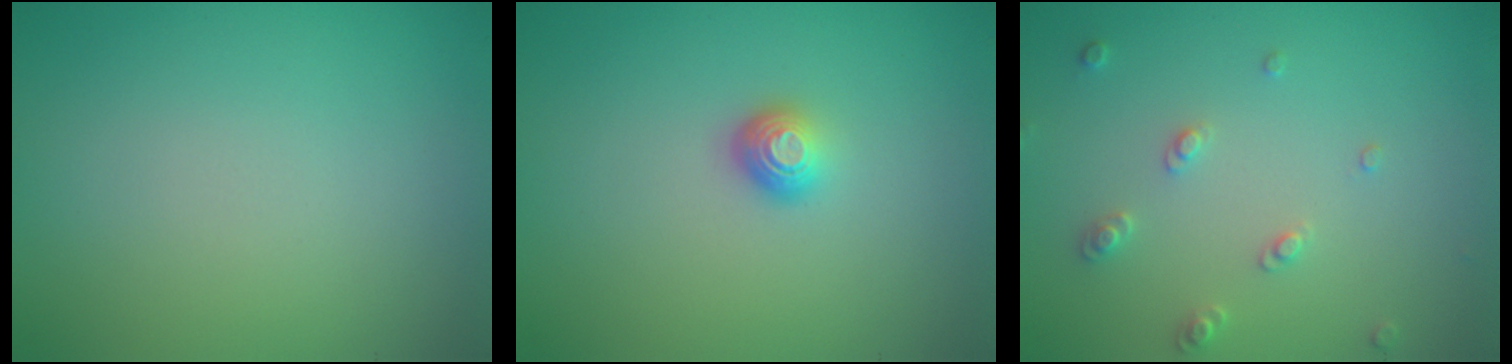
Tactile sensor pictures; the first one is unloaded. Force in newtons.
{"total": 1.4, "press": 1.0, "slide": 1.0}
{"total": 1.9, "press": 1.8, "slide": 0.5}